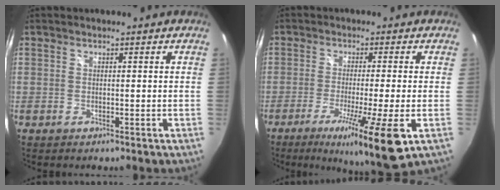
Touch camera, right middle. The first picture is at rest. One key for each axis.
{"total": 12.3, "fx": -4.9, "fy": -0.4, "fz": 11.3, "tx": -0.208, "ty": -0.037, "tz": -0.082}